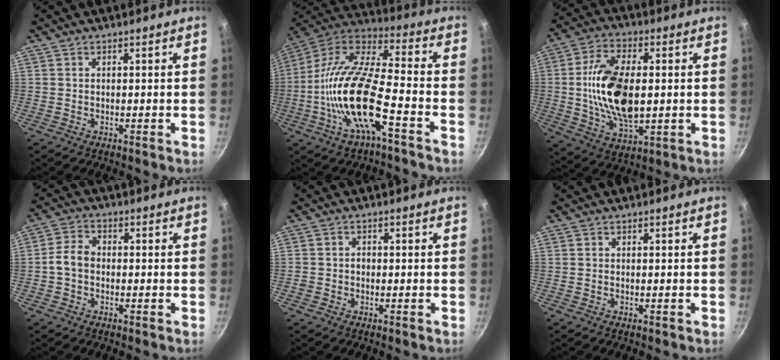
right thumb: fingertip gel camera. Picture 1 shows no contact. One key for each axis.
{"total": 20.3, "fx": -6.4, "fy": 6.5, "fz": 18.2, "tx": -0.375, "ty": 0.044, "tz": -0.115}
{"total": 15.6, "fx": 0.3, "fy": 7.7, "fz": 13.5, "tx": -0.256, "ty": -0.005, "tz": 0.009}
{"total": 4.9, "fx": -0.8, "fy": 3.6, "fz": 3.3, "tx": -0.059, "ty": 0.018, "tz": -0.023}
{"total": 1.7, "fx": -0.3, "fy": 1.5, "fz": 0.8, "tx": -0.003, "ty": 0.008, "tz": -0.006}
{"total": 0.0}